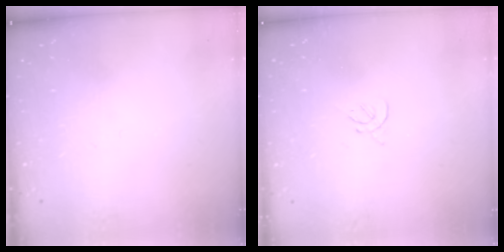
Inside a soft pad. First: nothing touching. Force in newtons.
{"total": 1.6, "press": 1.5, "slide": 0.5}